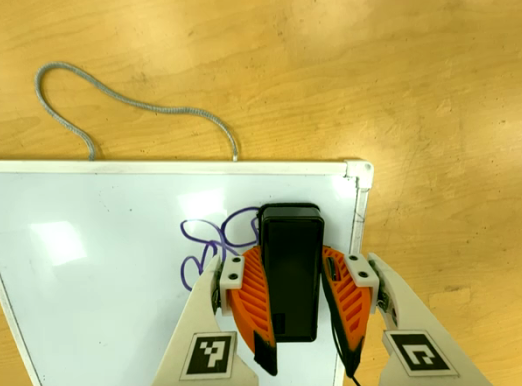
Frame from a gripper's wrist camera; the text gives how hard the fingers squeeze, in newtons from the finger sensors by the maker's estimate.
{"total": 10.2, "left": 9.3, "right": 11.1}